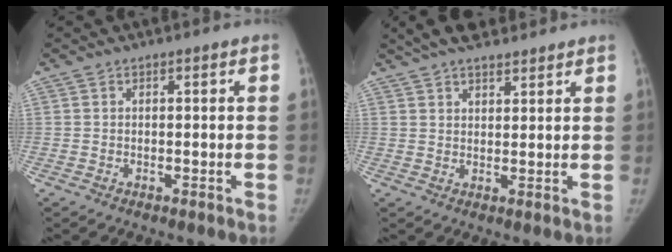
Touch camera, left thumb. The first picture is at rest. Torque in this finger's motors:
{"motor_torque": [0.81, -0.57, 0.71, -1.84, 0.15]}